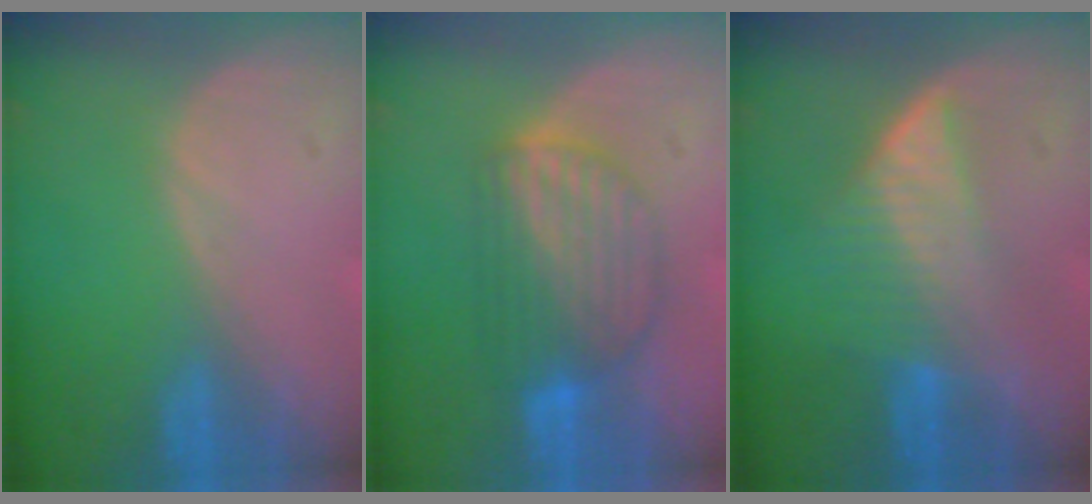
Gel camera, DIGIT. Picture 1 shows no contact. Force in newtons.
{"total": 7.4, "press": 7.2, "slide": 1.7}
{"total": 6.9, "press": 6.1, "slide": 3.2}